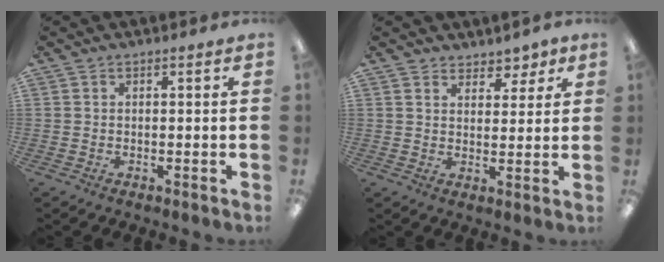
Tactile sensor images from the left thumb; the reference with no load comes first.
{"total": 4.7, "force": [4.0, 2.5, 0.5], "torque": [0.001, -0.025, 0.070]}